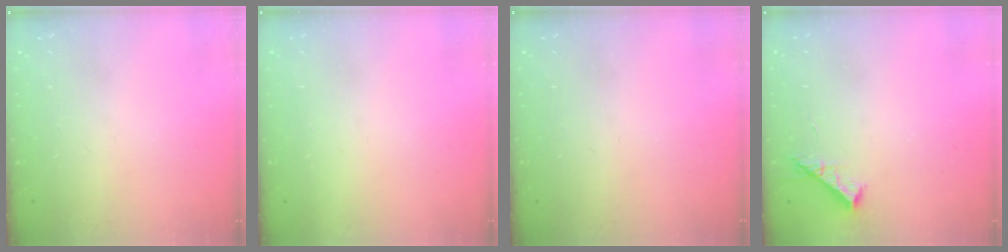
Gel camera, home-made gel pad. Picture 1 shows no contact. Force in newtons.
{"total": 1.5, "press": 1.5, "slide": 0.1}
{"total": 0.0}
{"total": 6.0, "press": 6.0, "slide": 0.5}